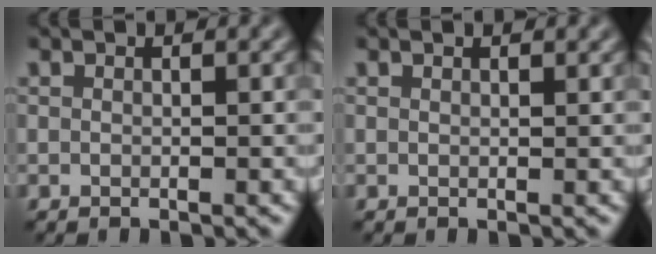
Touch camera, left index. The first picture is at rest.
{"total": 0.6, "force": [0.5, 0.2, 0.3], "torque": [-0.004, 0.003, 0.009]}